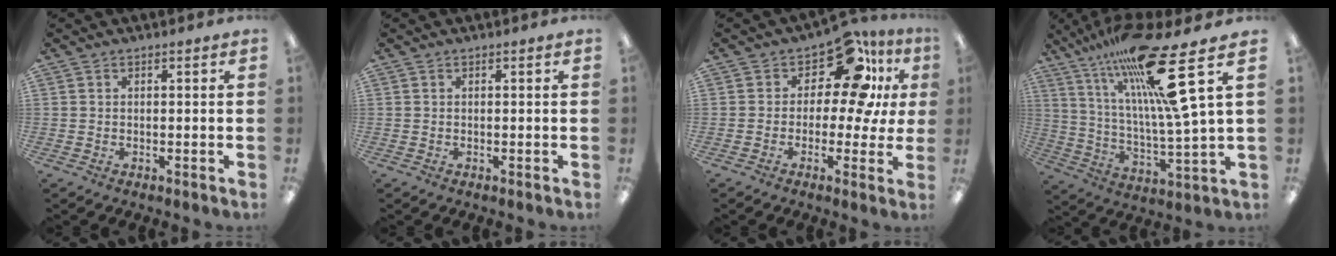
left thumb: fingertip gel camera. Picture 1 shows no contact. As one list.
[{"total": 0.0}, {"total": 13.6, "force": [7.2, 6.3, 9.7], "torque": [-0.143, -0.054, 0.120]}, {"total": 25.6, "force": [14.9, 4.9, 20.3], "torque": [-0.361, -0.075, 0.229]}]